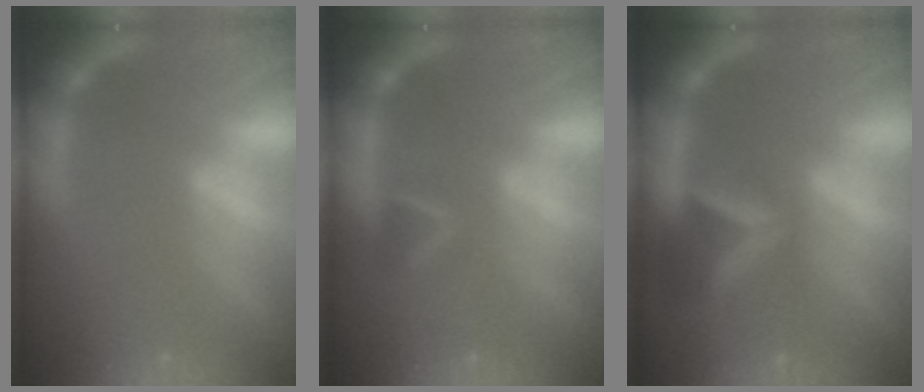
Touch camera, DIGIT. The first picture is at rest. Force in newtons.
{"total": 1.9}
{"total": 4.9}